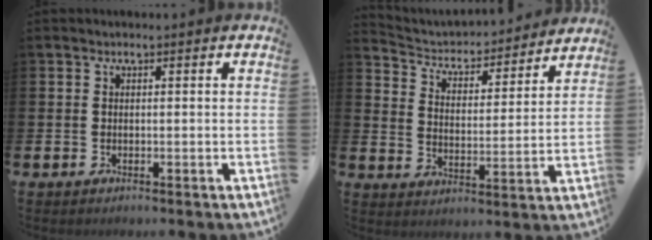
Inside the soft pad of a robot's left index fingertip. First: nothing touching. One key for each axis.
{"total": 4.0, "fx": 3.7, "fy": 1.4, "fz": 0.5, "tx": -0.037, "ty": -0.040, "tz": 0.054}